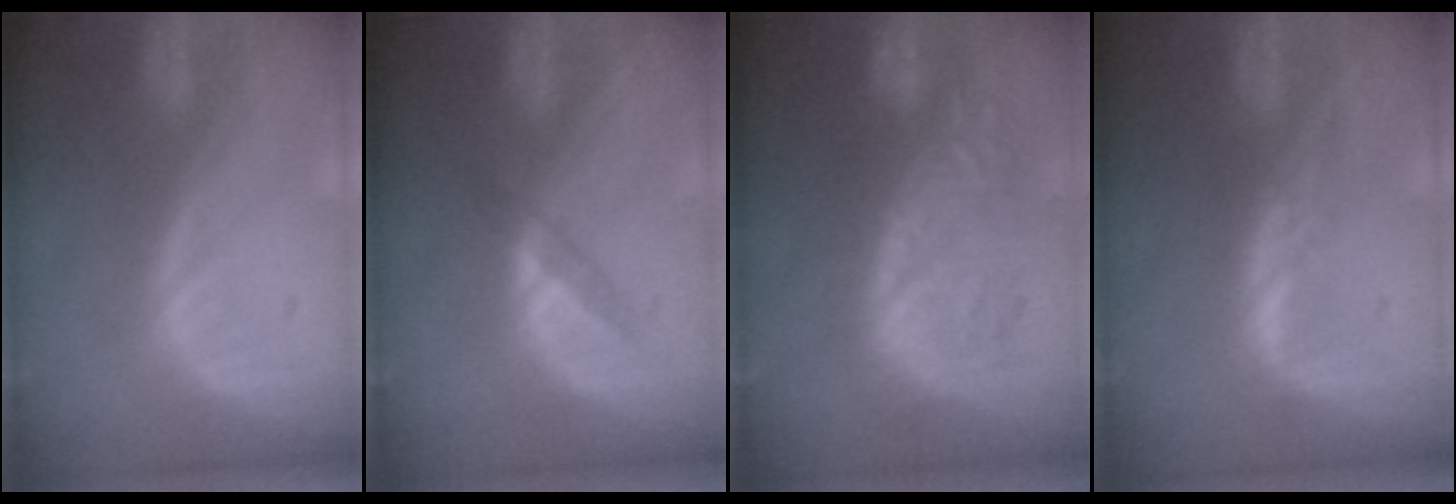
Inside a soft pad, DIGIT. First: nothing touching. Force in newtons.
{"total": 2.4, "press": 2.2, "slide": 1.1}
{"total": 9.2, "press": 9.2, "slide": 0.3}
{"total": 2.4, "press": 2.4, "slide": 0.2}